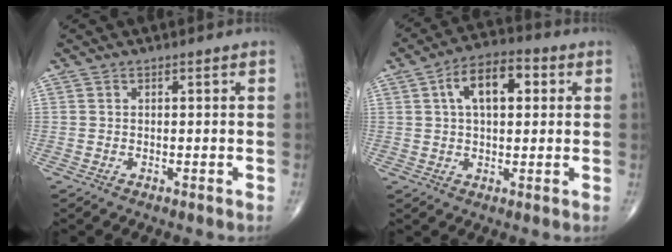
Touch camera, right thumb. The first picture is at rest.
{"total": 10.3, "force": [2.6, 5.6, 8.2], "torque": [-0.122, 0.019, 0.035]}